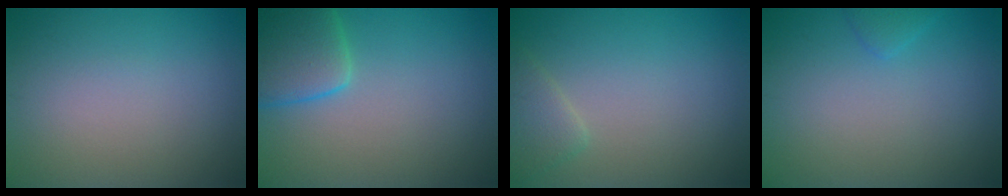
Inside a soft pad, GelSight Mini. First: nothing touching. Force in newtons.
{"total": 5.0, "press": 5.0, "slide": 0.3}
{"total": 1.9, "press": 1.9, "slide": 0.2}
{"total": 1.0, "press": 1.0, "slide": 0.1}